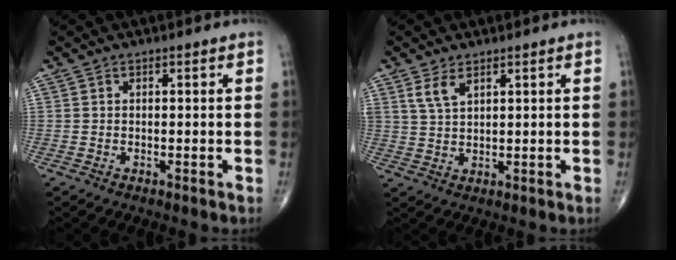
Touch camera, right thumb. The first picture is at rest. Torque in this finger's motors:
{"motor_torque": [0.06, 0.07, 0.56, 0.61, 0.22]}